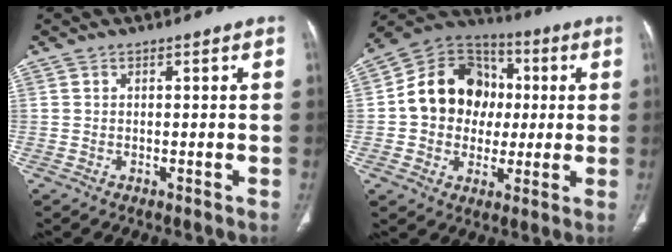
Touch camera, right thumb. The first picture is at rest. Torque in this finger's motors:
{"motor_torque": [0.31, 2.31, 0.94, -0.48, 0.12]}